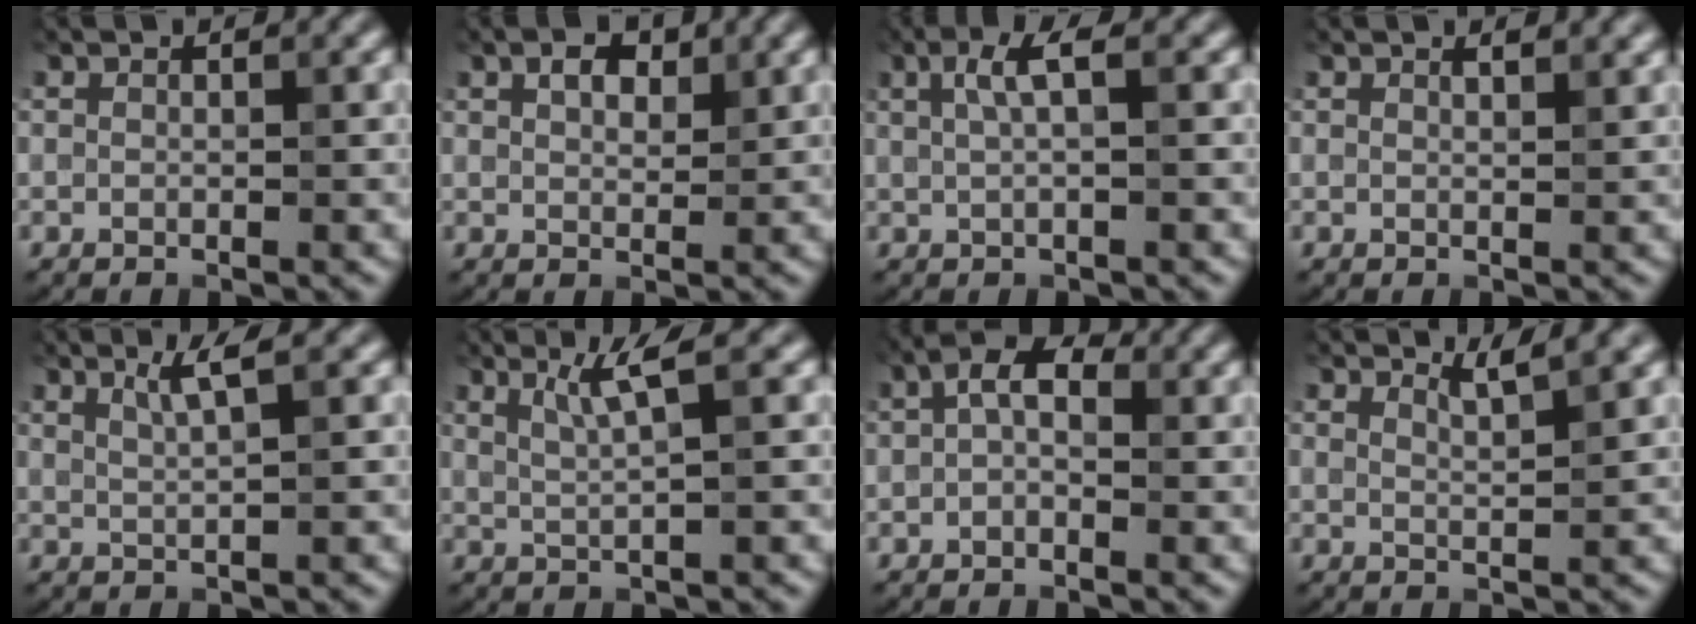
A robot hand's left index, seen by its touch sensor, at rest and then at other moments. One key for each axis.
{"total": 2.3, "fx": 1.2, "fy": 1.3, "fz": 1.4, "tx": -0.026, "ty": 0.005, "tz": 0.023}
{"total": 2.5, "fx": 0.8, "fy": 0.5, "fz": 2.4, "tx": -0.045, "ty": 0.007, "tz": 0.013}
{"total": 1.2, "fx": 1.0, "fy": 0.3, "fz": 0.6, "tx": -0.008, "ty": 0.001, "tz": 0.013}
{"total": 2.3, "fx": 1.3, "fy": 0.4, "fz": 1.9, "tx": -0.031, "ty": 0.003, "tz": 0.023}
{"total": 2.9, "fx": 1.4, "fy": 0.3, "fz": 2.5, "tx": -0.043, "ty": 0.000, "tz": 0.029}
{"total": 2.7, "fx": -0.1, "fy": 1.5, "fz": 2.3, "tx": -0.039, "ty": 0.011, "tz": -0.014}
{"total": 2.0, "fx": 1.7, "fy": 0.2, "fz": 0.9, "tx": -0.008, "ty": 0.001, "tz": 0.025}